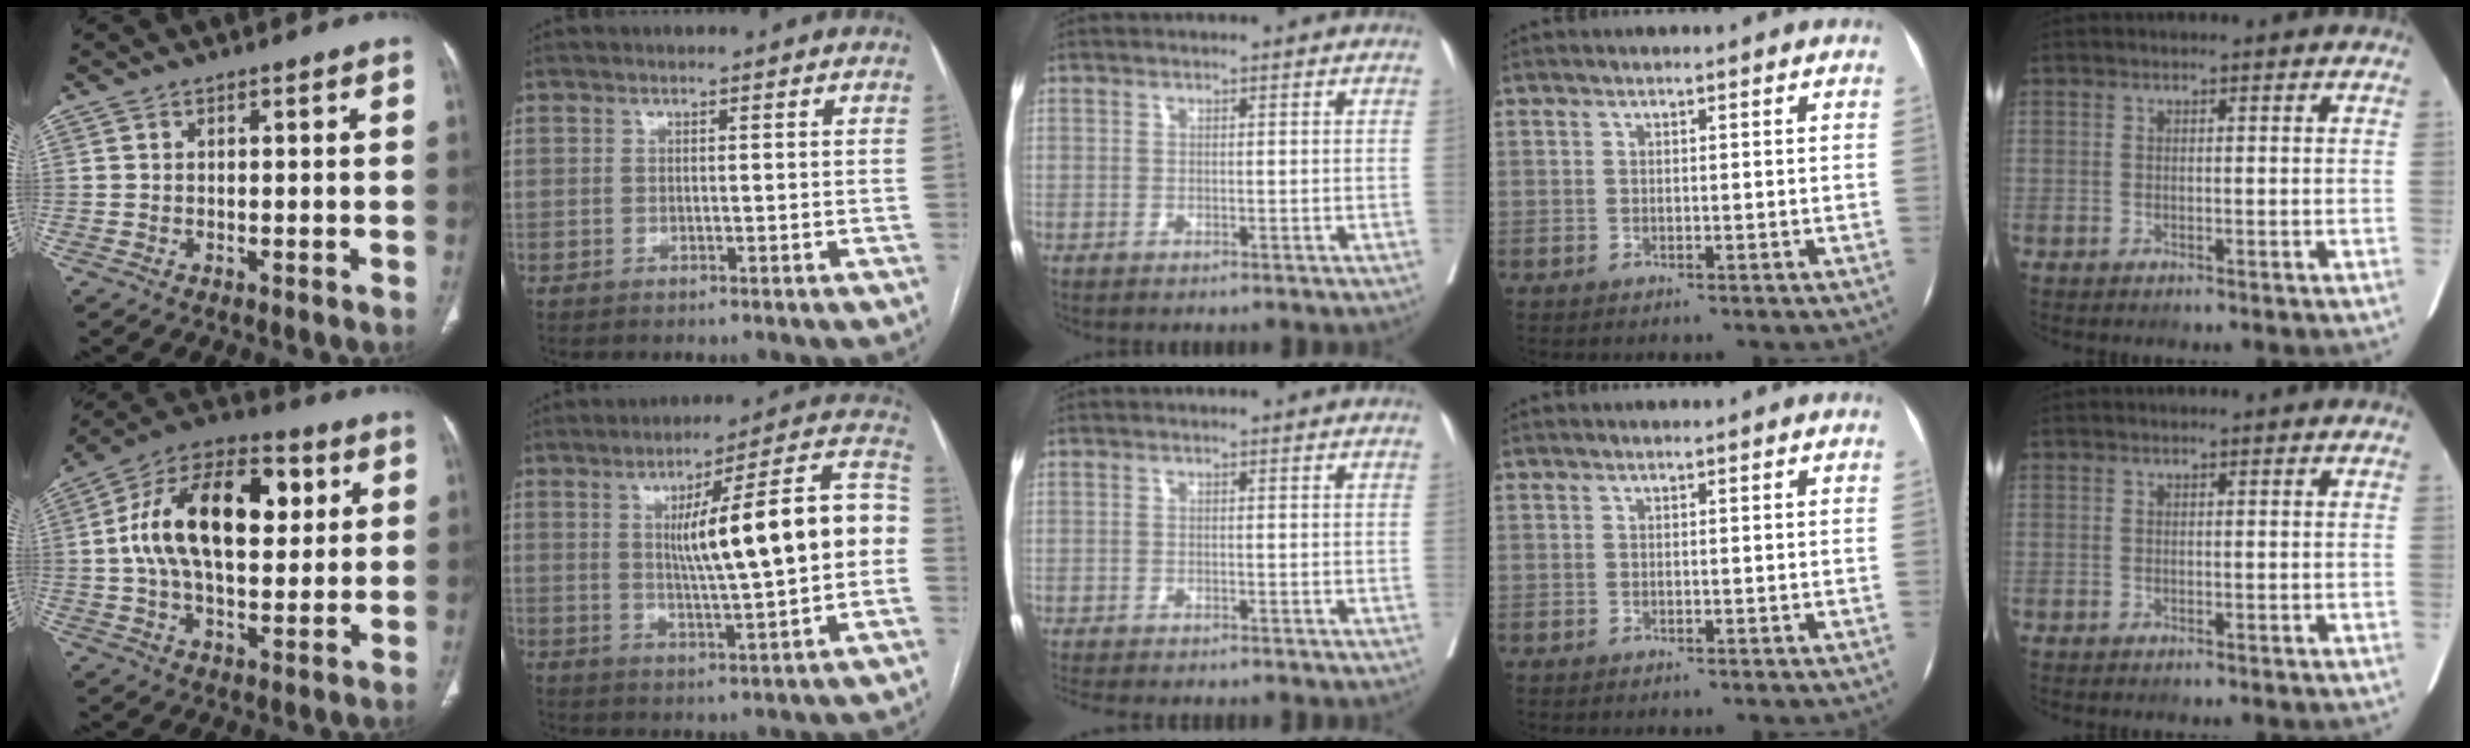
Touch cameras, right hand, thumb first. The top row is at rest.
{"thumb": {"total": 22.0, "force": [4.2, 12.2, 17.8], "torque": [-0.282, 0.016, 0.060]}, "index": {"total": 17.7, "force": [1.1, 1.8, 17.6], "torque": [-0.253, 0.034, 0.017]}, "middle": {"total": 8.9, "force": [-7.8, 1.4, 3.9], "torque": [-0.049, -0.010, -0.105]}}